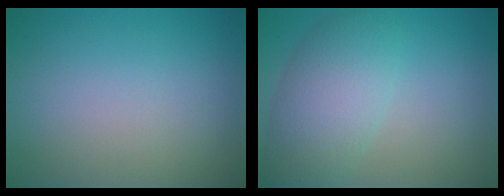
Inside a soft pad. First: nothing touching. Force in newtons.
{"total": 5.5, "press": 5.5, "slide": 0.1}